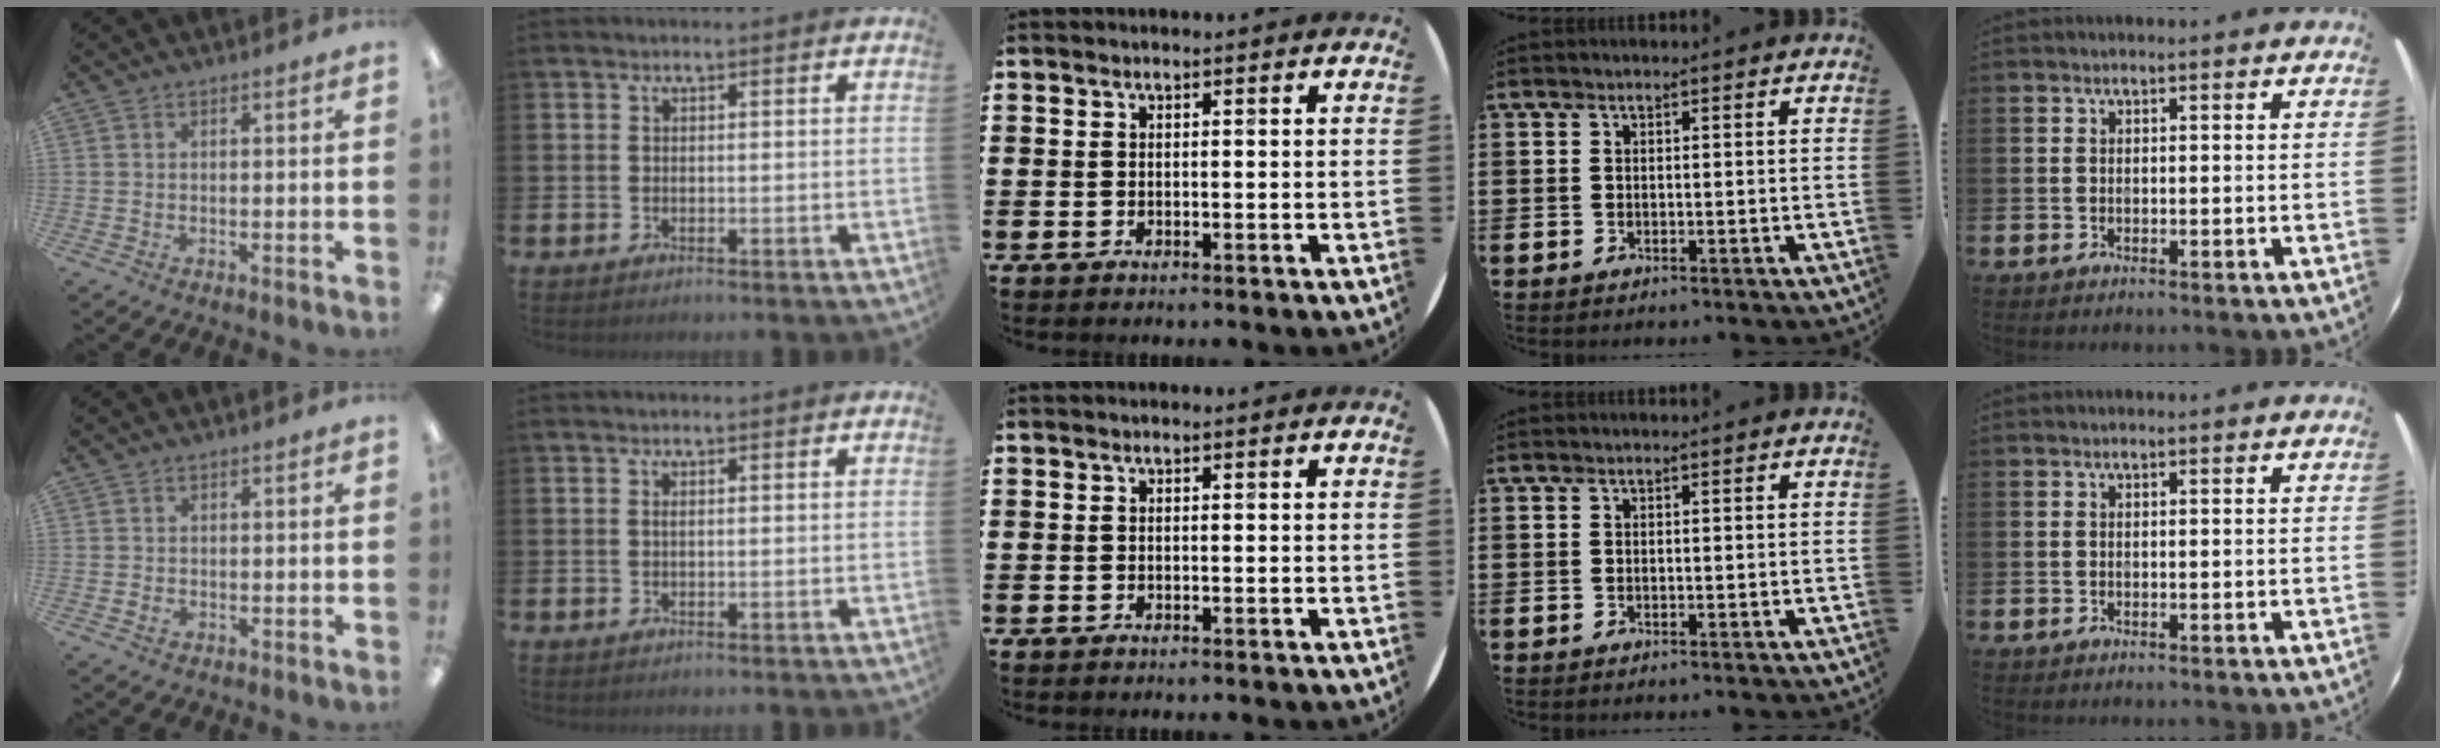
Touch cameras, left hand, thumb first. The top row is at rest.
{"thumb": {"total": 0.9, "force": [-0.2, 0.7, 0.6], "torque": [-0.011, 0.003, -0.005]}, "index": {"total": 0.5, "force": [0.2, 0.1, 0.5], "torque": [-0.007, 0.000, 0.002]}}